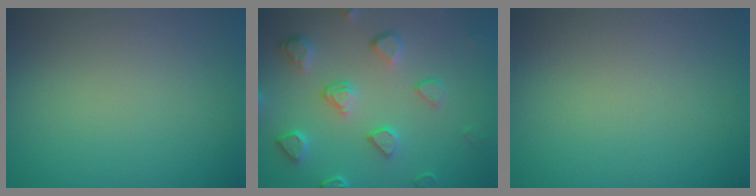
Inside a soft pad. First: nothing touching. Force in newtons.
{"total": 4.1, "press": 3.8, "slide": 1.4}
{"total": 0.0}